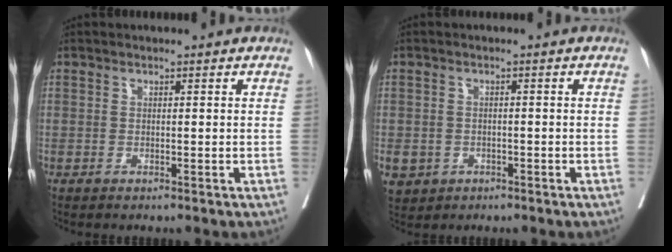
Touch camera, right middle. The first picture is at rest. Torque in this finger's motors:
{"motor_torque": [1.07, -1.07, 1.05, 0.21]}